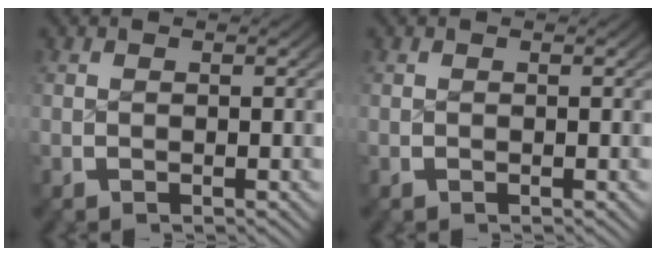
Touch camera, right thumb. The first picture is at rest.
{"total": 0.0}